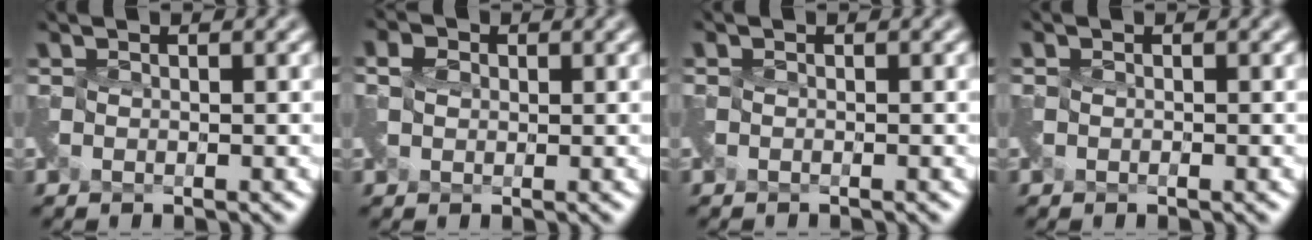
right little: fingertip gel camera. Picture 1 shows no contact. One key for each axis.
{"total": 0.8, "fx": 0.3, "fy": 0.7, "fz": 0.0, "tx": 0.000, "ty": 0.004, "tz": 0.006}
{"total": 0.7, "fx": -0.6, "fy": -0.2, "fz": -0.4, "tx": 0.008, "ty": -0.004, "tz": -0.014}
{"total": 0.0}